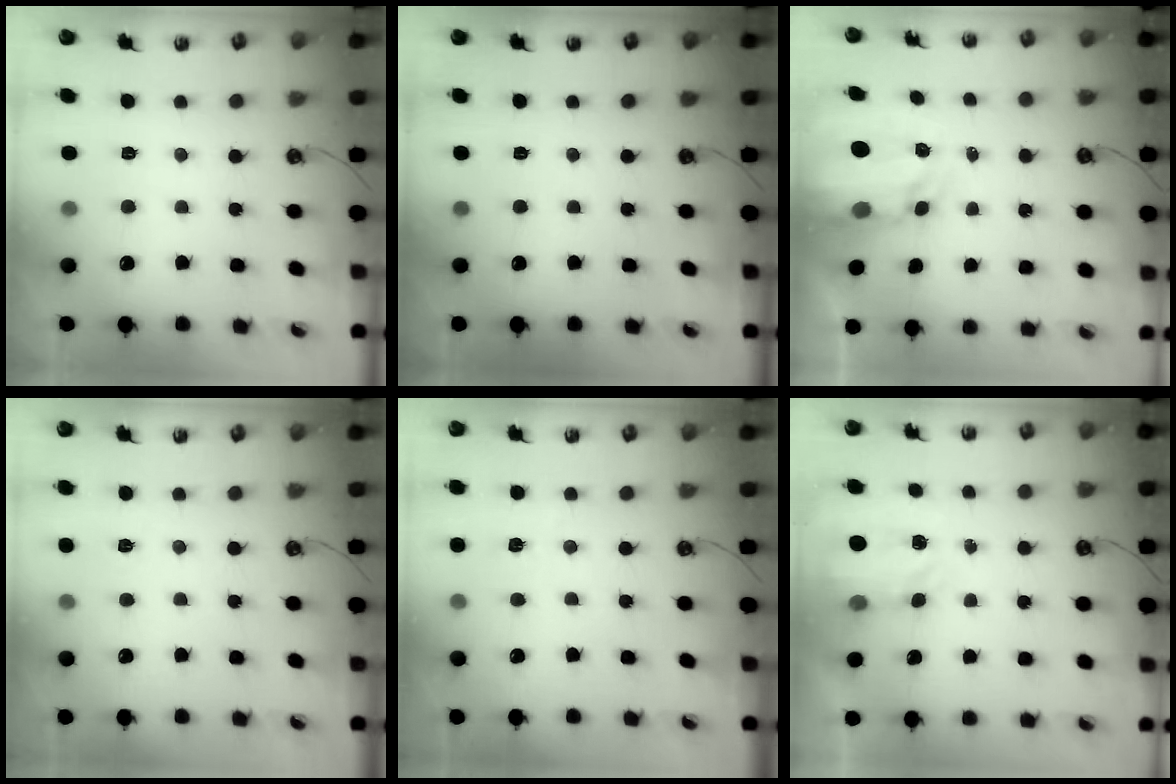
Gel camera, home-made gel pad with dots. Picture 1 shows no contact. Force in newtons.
{"total": 0.0}
{"total": 5.0, "press": 5.0, "slide": 0.4}
{"total": 3.8, "press": 3.8, "slide": 0.5}
{"total": 4.2, "press": 4.2, "slide": 0.5}
{"total": 3.8, "press": 3.7, "slide": 0.7}